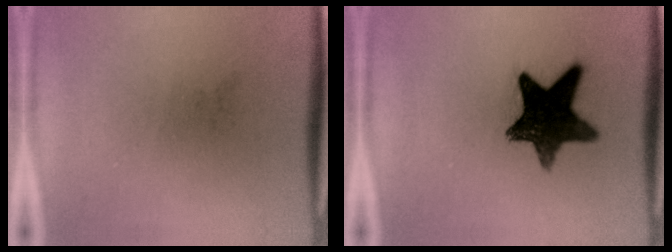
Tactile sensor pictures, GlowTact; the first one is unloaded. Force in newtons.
{"total": 13.4}